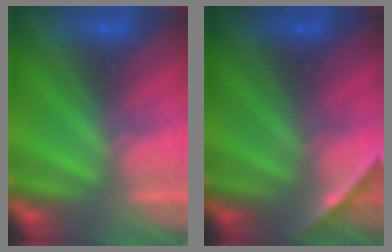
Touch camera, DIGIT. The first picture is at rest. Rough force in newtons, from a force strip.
{"total": 1.9}